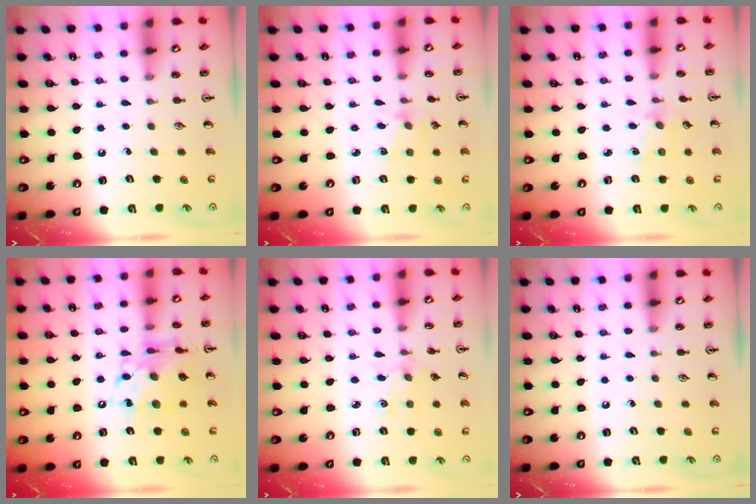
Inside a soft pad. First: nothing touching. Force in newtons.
{"total": 2.0, "press": 2.0, "slide": 0.3}
{"total": 1.9, "press": 1.8, "slide": 0.3}
{"total": 13.0, "press": 12.9, "slide": 0.9}
{"total": 1.1, "press": 1.1, "slide": 0.2}
{"total": 0.0}